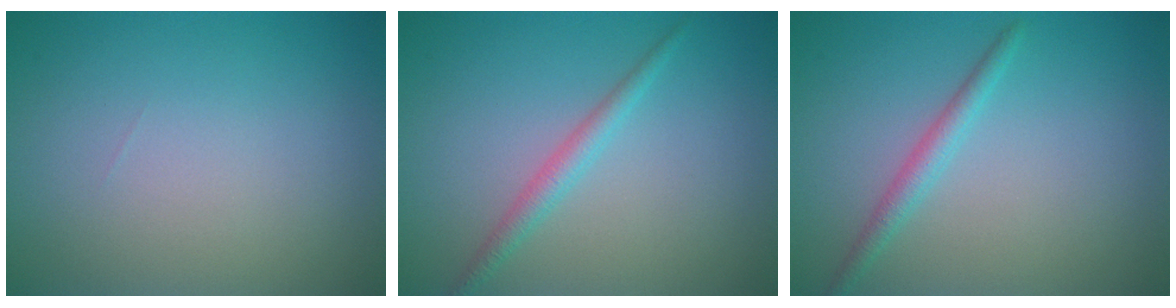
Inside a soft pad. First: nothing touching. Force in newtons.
{"total": 1.8, "press": 1.8, "slide": 0.1}
{"total": 1.8, "press": 1.8, "slide": 0.1}